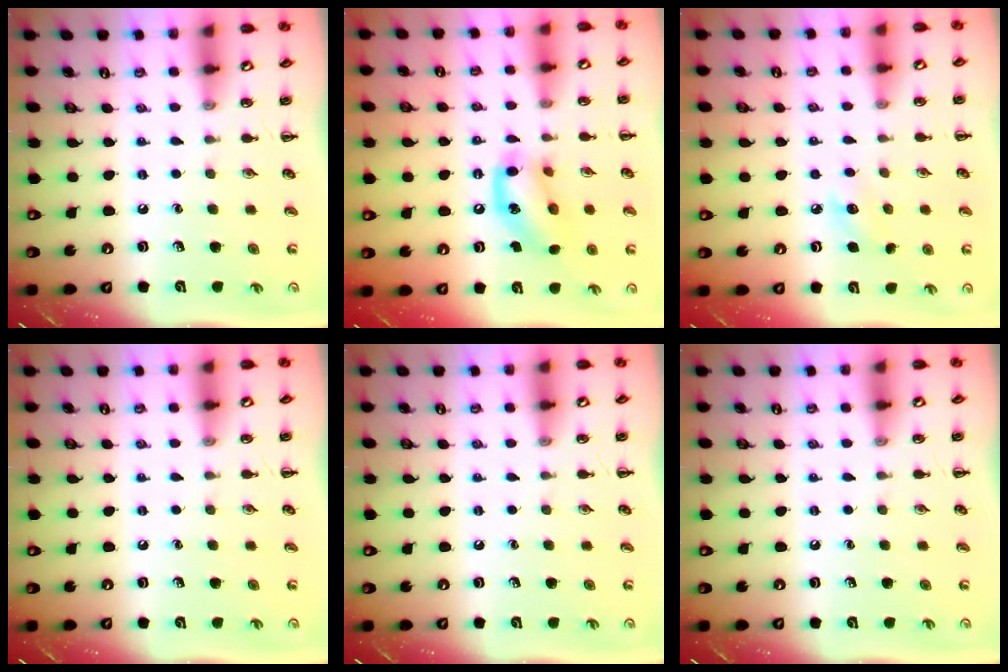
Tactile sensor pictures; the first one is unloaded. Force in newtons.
{"total": 14.4, "press": 14.1, "slide": 2.5}
{"total": 5.8, "press": 5.6, "slide": 1.5}
{"total": 0.0}
{"total": 0.0}
{"total": 0.0}